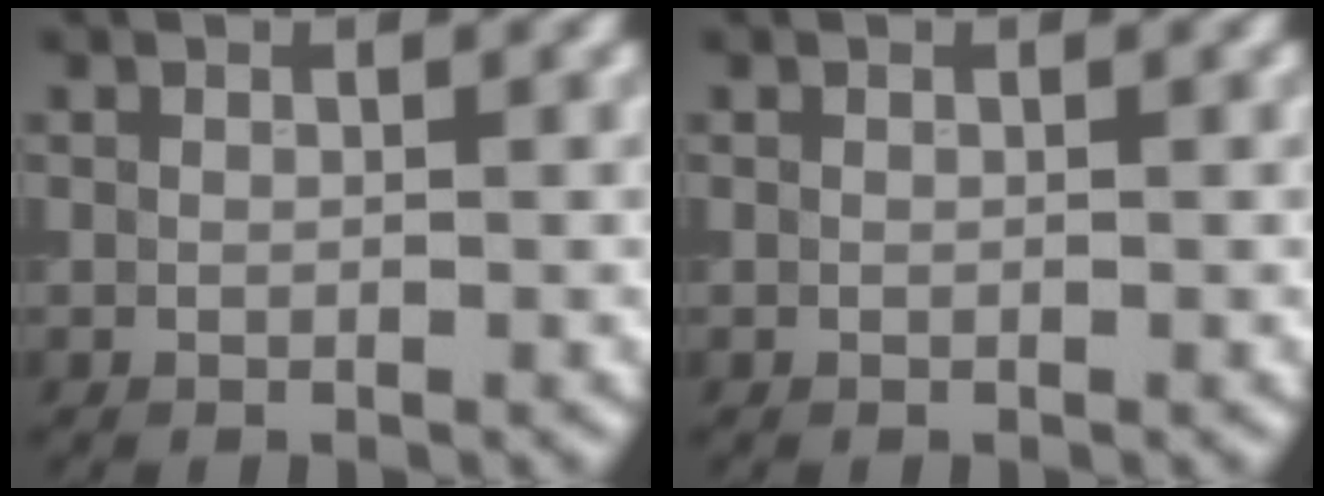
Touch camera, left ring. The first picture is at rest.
{"total": 0.0}